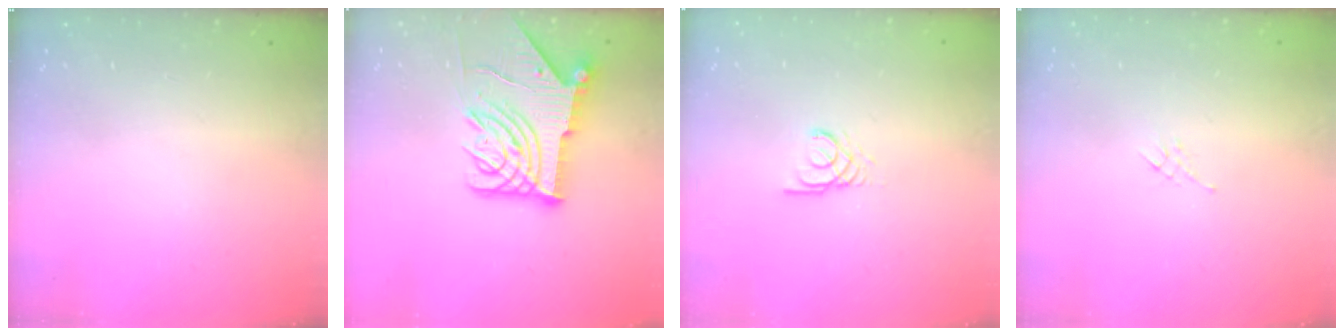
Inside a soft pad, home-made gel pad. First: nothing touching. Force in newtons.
{"total": 12.0, "press": 11.9, "slide": 1.5}
{"total": 2.4, "press": 2.4, "slide": 0.4}
{"total": 3.5, "press": 3.4, "slide": 0.8}